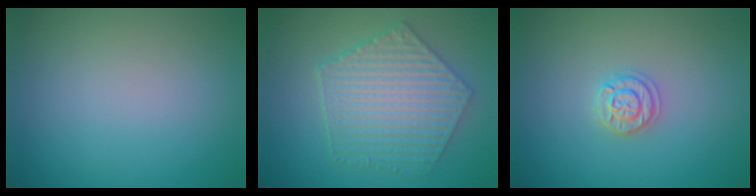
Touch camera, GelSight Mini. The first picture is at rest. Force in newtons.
{"total": 6.1, "press": 4.9, "slide": 3.6}
{"total": 1.7, "press": 1.7, "slide": 0.2}